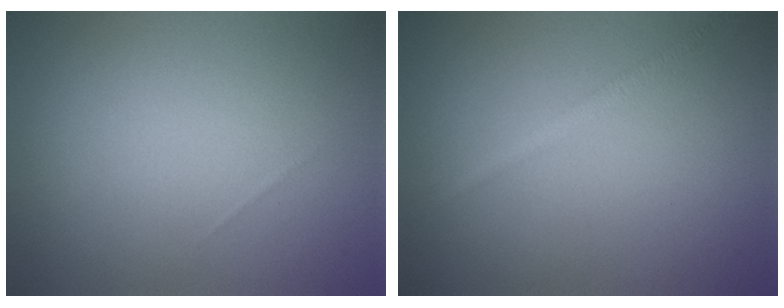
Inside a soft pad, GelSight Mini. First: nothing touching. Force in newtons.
{"total": 1.2, "press": 1.2, "slide": 0.0}